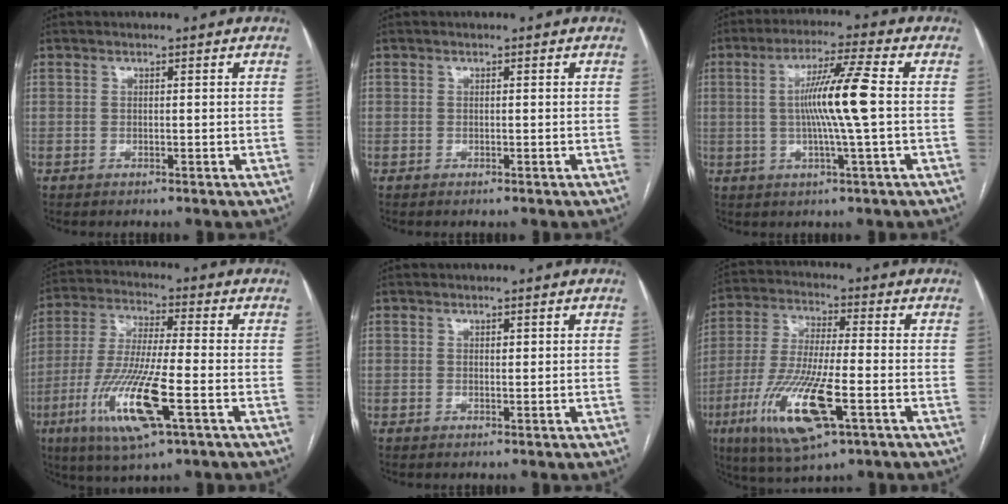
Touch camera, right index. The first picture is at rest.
{"total": 0.0}
{"total": 9.6, "force": [0.2, -1.1, 9.5], "torque": [-0.177, 0.003, 0.002]}
{"total": 14.8, "force": [-5.4, 1.5, 13.7], "torque": [-0.284, -0.024, -0.098]}
{"total": 0.6, "force": [0.2, 0.3, 0.4], "torque": [-0.006, 0.000, 0.004]}
{"total": 15.4, "force": [-6.0, 2.7, 13.9], "torque": [-0.288, -0.026, -0.104]}